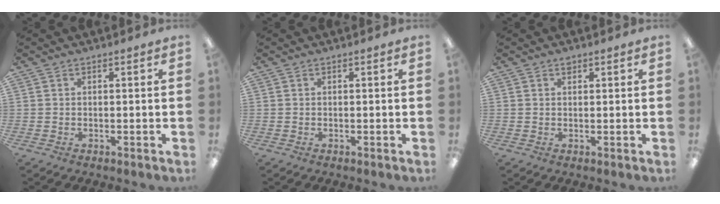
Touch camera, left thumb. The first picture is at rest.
{"total": 0.0}
{"total": 1.1, "force": [0.8, 0.5, 0.5], "torque": [-0.004, -0.004, 0.014]}